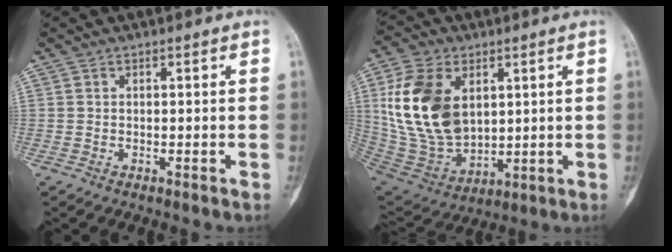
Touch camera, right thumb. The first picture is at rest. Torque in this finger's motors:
{"motor_torque": [-0.44, 1.45, 2.11, 0.45, 0.21]}